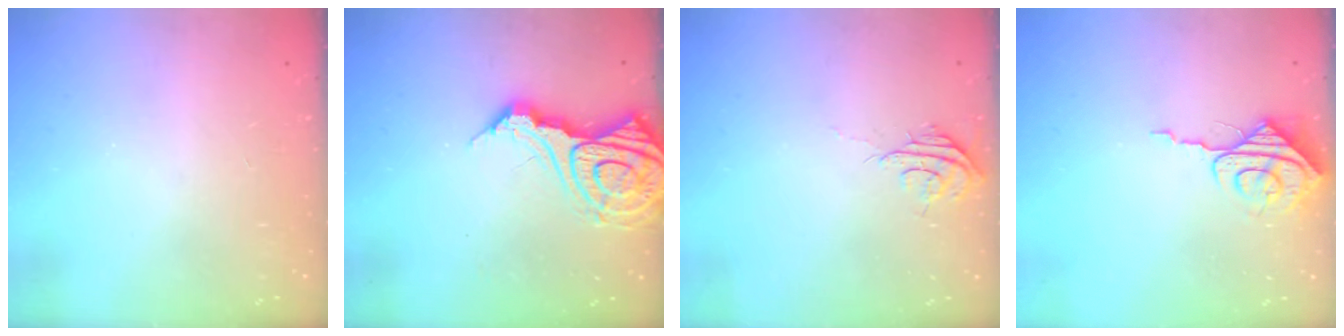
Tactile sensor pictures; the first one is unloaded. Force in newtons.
{"total": 16.2, "press": 16.1, "slide": 2.0}
{"total": 6.0, "press": 5.9, "slide": 0.6}
{"total": 7.8, "press": 7.8, "slide": 0.7}